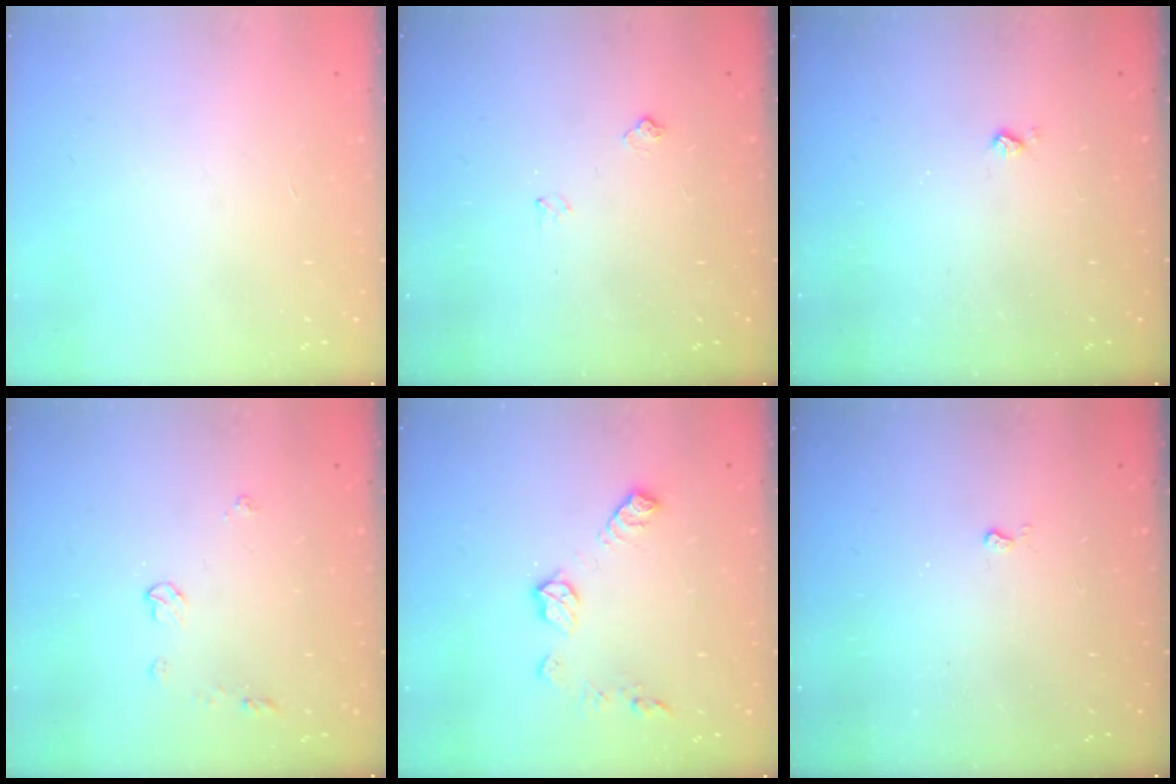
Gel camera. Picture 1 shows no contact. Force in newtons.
{"total": 5.8, "press": 5.7, "slide": 0.8}
{"total": 2.2, "press": 2.2, "slide": 0.4}
{"total": 4.0, "press": 3.9, "slide": 0.7}
{"total": 9.2, "press": 9.2, "slide": 0.3}
{"total": 2.6, "press": 2.6, "slide": 0.5}